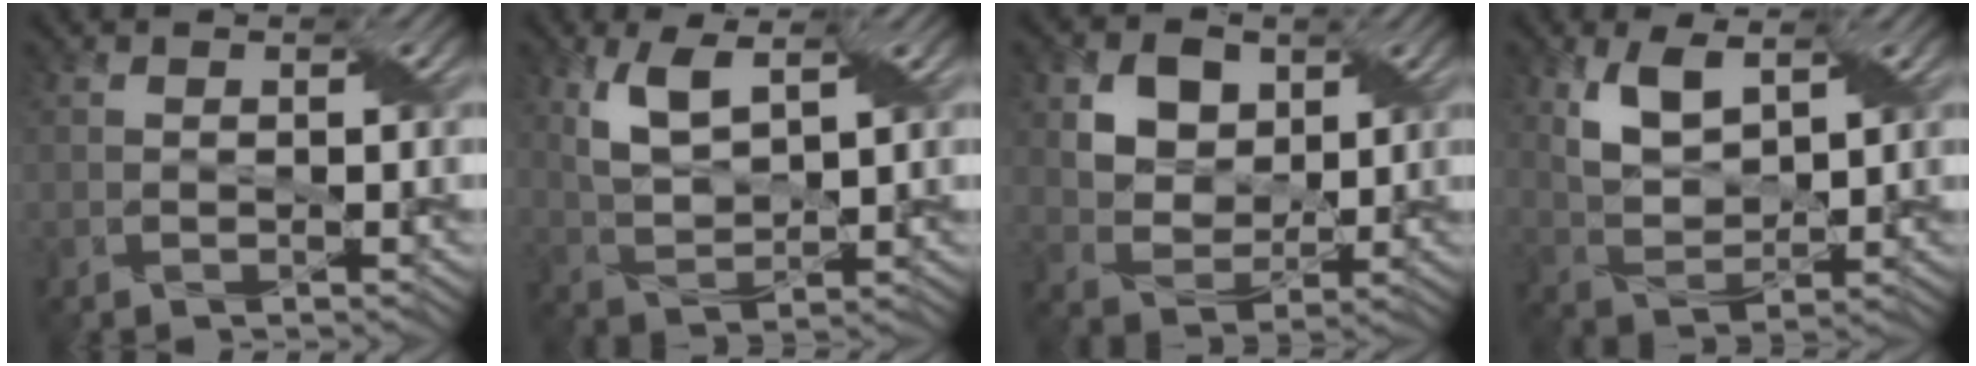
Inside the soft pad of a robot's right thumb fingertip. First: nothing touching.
{"total": 6.0, "force": [3.0, 2.4, 4.6], "torque": [-0.112, 0.000, 0.062]}
{"total": 7.5, "force": [3.2, 5.5, 3.9], "torque": [-0.114, -0.009, 0.061]}
{"total": 6.4, "force": [3.3, 3.1, 4.5], "torque": [-0.105, -0.003, 0.066]}